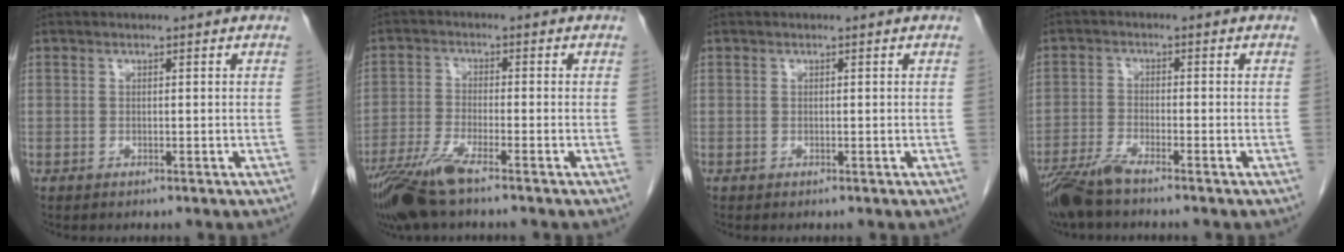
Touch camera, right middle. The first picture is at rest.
{"total": 7.8, "force": [-5.6, 0.4, 5.4], "torque": [-0.110, -0.020, -0.108]}
{"total": 0.0}
{"total": 5.4, "force": [-4.5, 0.2, 3.0], "torque": [-0.064, -0.019, -0.091]}